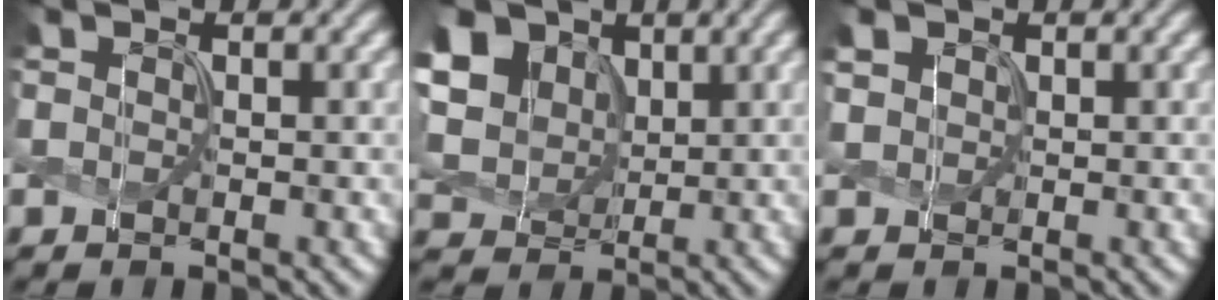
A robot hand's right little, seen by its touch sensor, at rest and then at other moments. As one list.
[{"total": 9.7, "force": [4.0, 7.4, 5.0], "torque": [-0.131, 0.028, 0.068]}, {"total": 1.3, "force": [0.7, 1.1, 0.3], "torque": [-0.012, 0.002, 0.014]}]